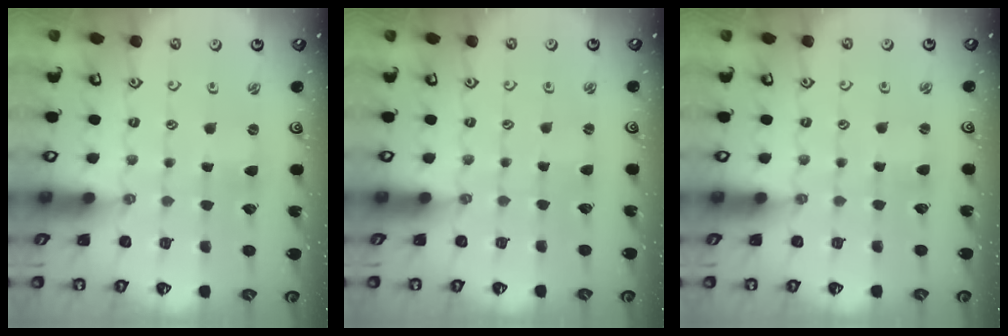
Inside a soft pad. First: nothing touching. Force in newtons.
{"total": 0.5, "press": 0.5, "slide": 0.0}
{"total": 0.7, "press": 0.7, "slide": 0.2}